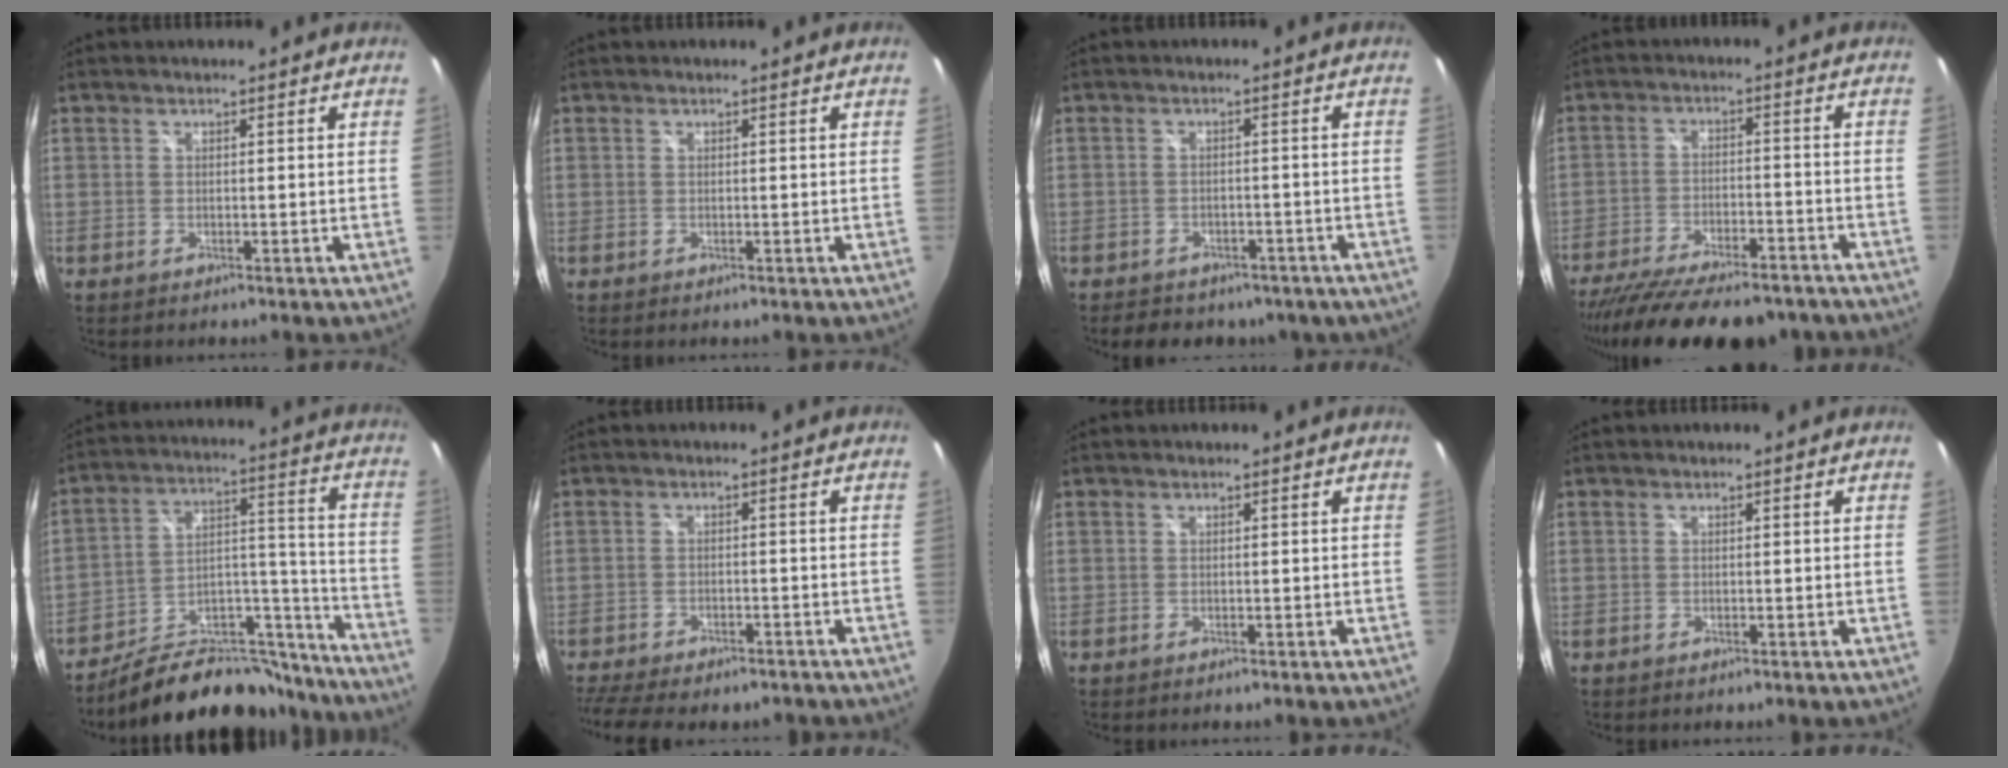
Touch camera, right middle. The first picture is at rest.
{"total": 0.0}
{"total": 10.3, "force": [-7.5, 5.8, 4.1], "torque": [-0.090, 0.003, -0.087]}
{"total": 21.6, "force": [-17.9, 6.3, 10.4], "torque": [-0.204, -0.039, -0.260]}
{"total": 21.4, "force": [-18.1, 8.2, 8.0], "torque": [-0.115, 0.063, -0.254]}
{"total": 11.9, "force": [-9.9, 3.6, 5.4], "torque": [-0.128, -0.031, -0.150]}
{"total": 0.0}
{"total": 0.0}